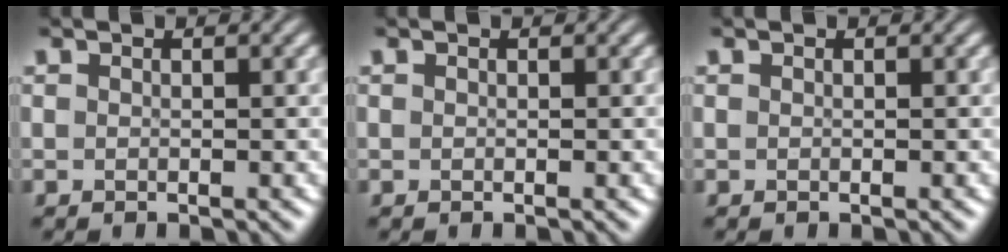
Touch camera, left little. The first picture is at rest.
{"total": 0.0}
{"total": 0.0}